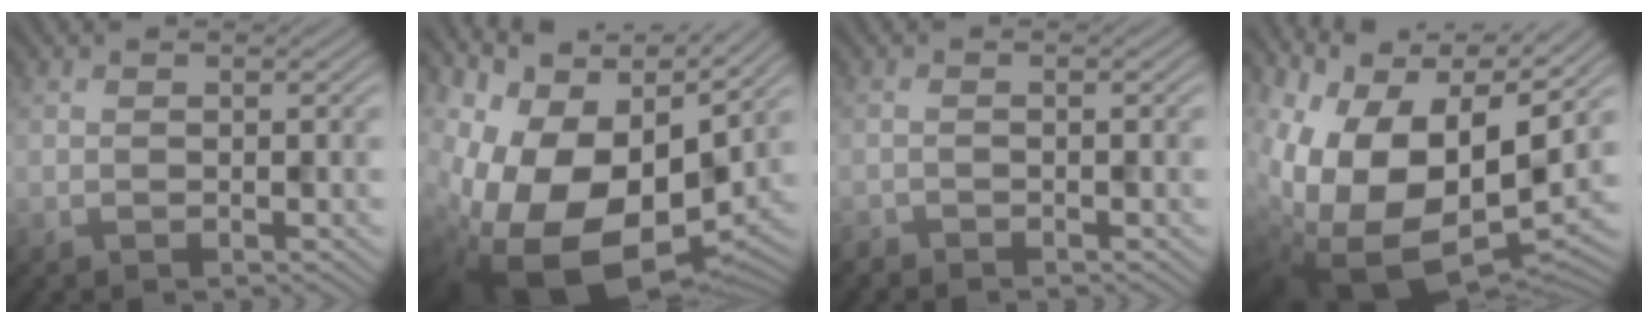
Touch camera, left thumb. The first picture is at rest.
{"total": 18.5, "force": [-2.9, 10.4, 15.1], "torque": [-0.294, -0.036, -0.032]}
{"total": 0.9, "force": [-0.9, 0.0, 0.1], "torque": [-0.003, -0.002, -0.021]}
{"total": 17.4, "force": [0.7, 9.9, 14.3], "torque": [-0.294, -0.032, 0.039]}